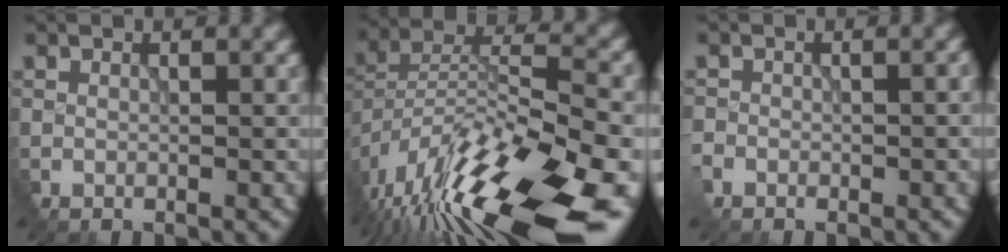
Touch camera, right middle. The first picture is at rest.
{"total": 15.9, "force": [-10.9, 3.8, 10.9], "torque": [-0.206, 0.002, -0.181]}
{"total": 1.6, "force": [-1.0, 0.9, 0.8], "torque": [-0.005, 0.002, -0.008]}